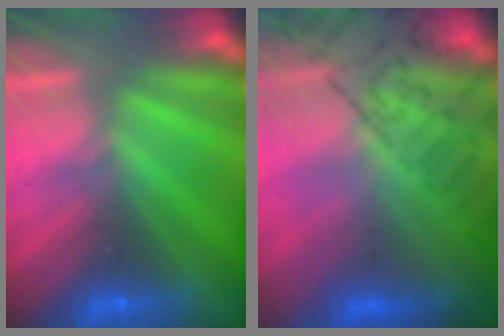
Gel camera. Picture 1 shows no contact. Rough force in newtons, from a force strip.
{"total": 8.8}